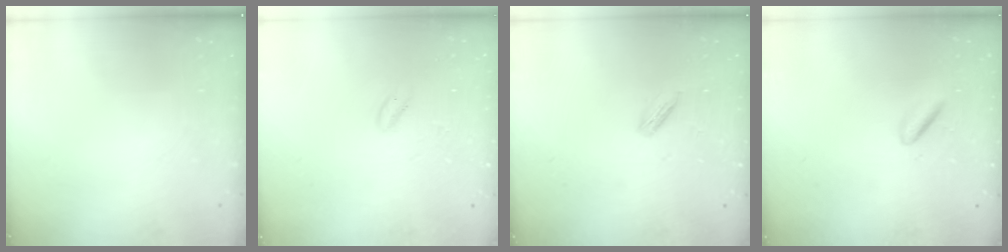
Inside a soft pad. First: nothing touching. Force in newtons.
{"total": 0.6, "press": 0.3, "slide": 0.5}
{"total": 2.6, "press": 2.5, "slide": 0.7}
{"total": 2.4, "press": 2.2, "slide": 1.0}